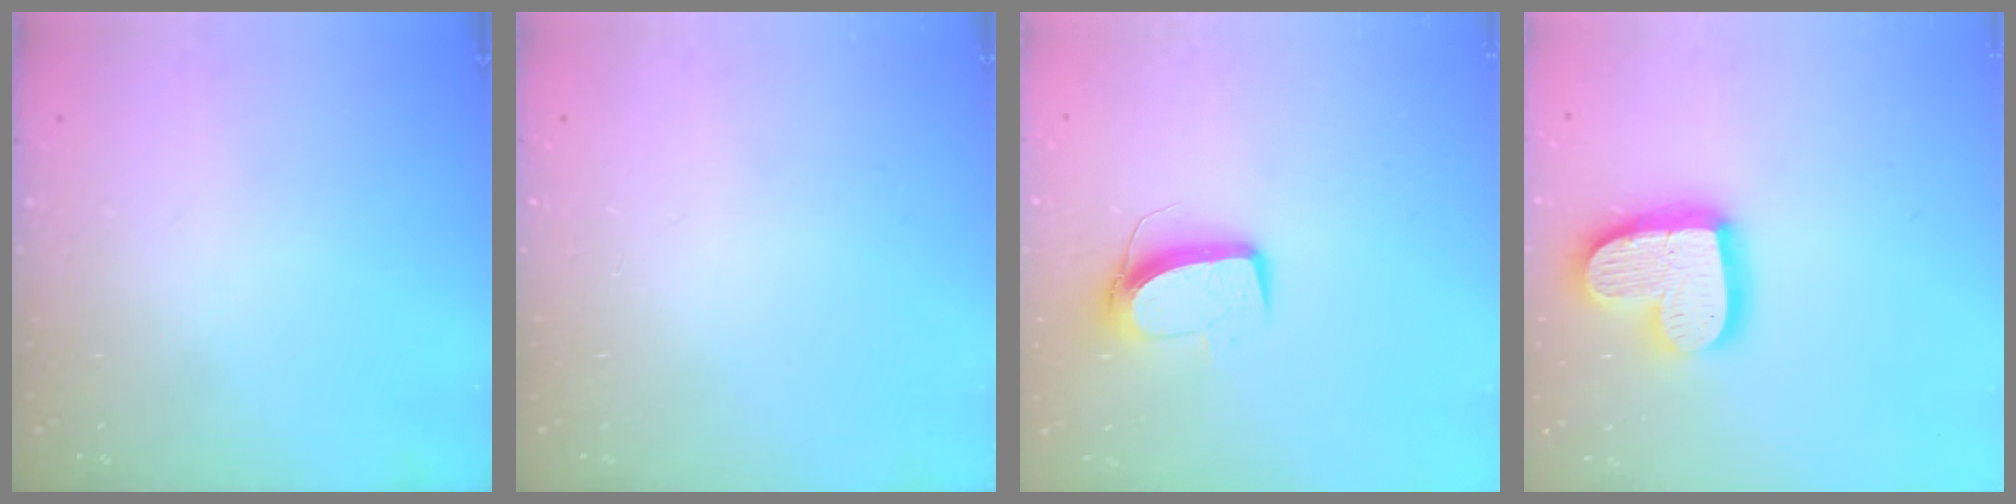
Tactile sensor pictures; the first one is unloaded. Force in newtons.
{"total": 0.0}
{"total": 9.9, "press": 9.9, "slide": 0.4}
{"total": 18.9, "press": 18.8, "slide": 1.7}